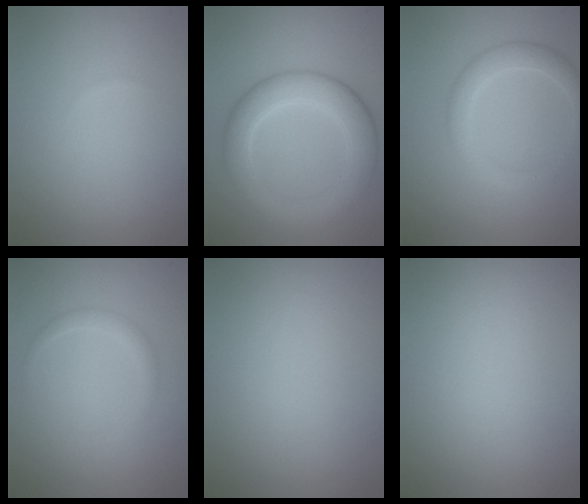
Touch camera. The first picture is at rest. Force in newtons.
{"total": 5.5, "press": 5.5, "slide": 0.1}
{"total": 2.7, "press": 2.7, "slide": 0.1}
{"total": 1.2, "press": 1.2, "slide": 0.1}
{"total": 0.0}
{"total": 0.0}